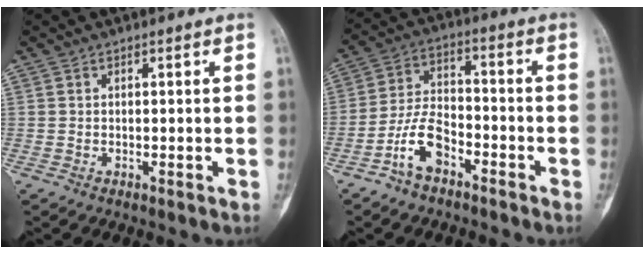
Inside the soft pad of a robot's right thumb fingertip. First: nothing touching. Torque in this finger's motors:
{"motor_torque": [0.20, 0.43, -0.06, 0.06, -0.02]}